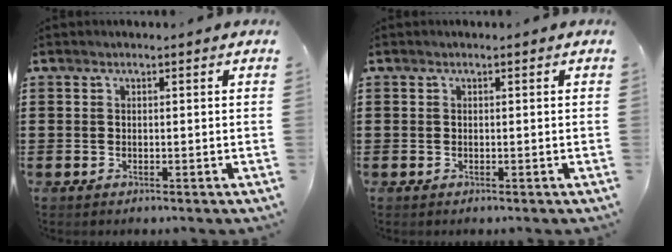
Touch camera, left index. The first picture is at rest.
{"total": 0.0}